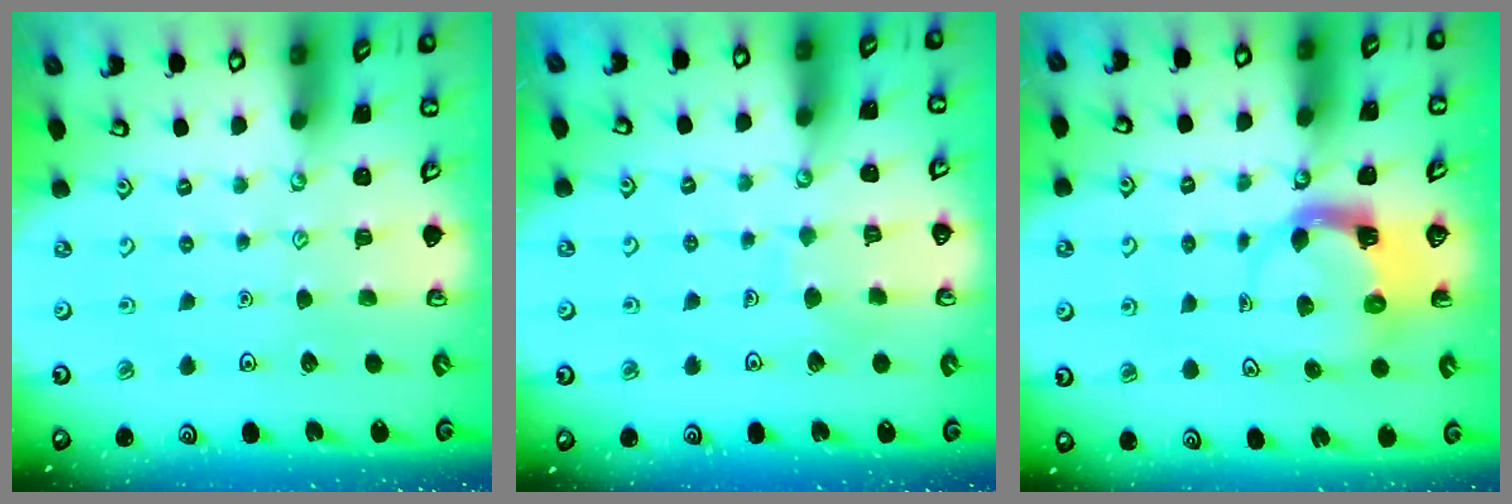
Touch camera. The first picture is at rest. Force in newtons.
{"total": 5.6, "press": 5.6, "slide": 0.3}
{"total": 3.9, "press": 3.8, "slide": 0.6}